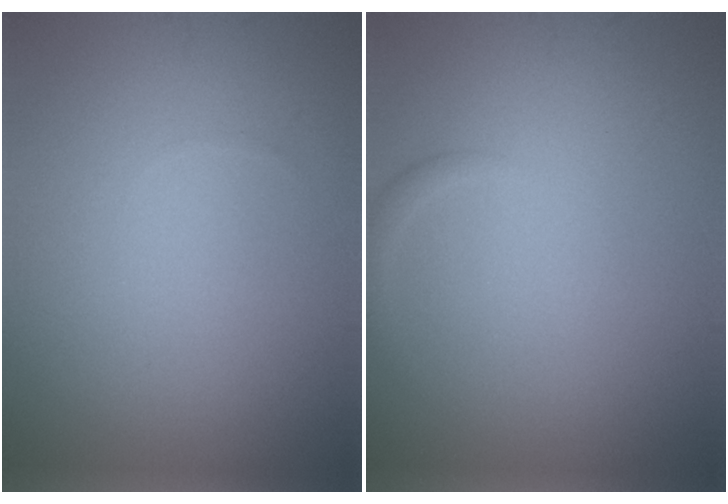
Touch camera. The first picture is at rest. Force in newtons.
{"total": 0.7, "press": 0.7, "slide": 0.0}